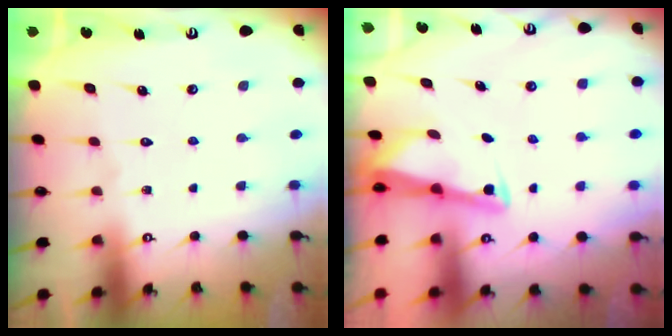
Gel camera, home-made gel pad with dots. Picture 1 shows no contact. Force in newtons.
{"total": 2.9, "press": 2.9, "slide": 0.2}